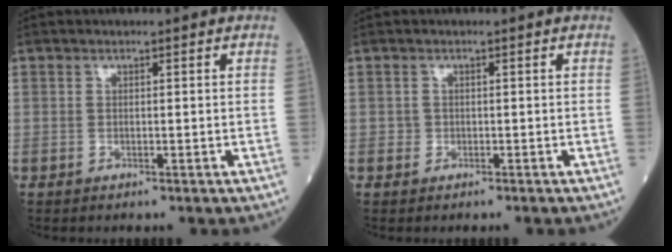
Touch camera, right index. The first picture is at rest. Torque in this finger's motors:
{"motor_torque": [-0.02, -0.07, 0.12, -0.01]}